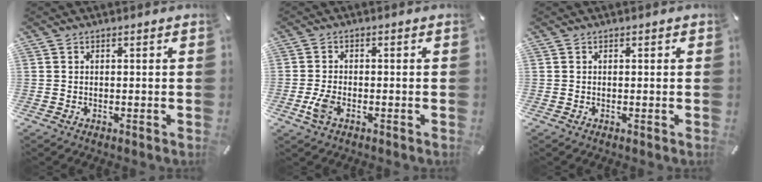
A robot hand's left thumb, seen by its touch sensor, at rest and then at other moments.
{"total": 4.0, "force": [-1.6, 2.0, 3.0], "torque": [-0.075, -0.002, -0.033]}
{"total": 0.0}